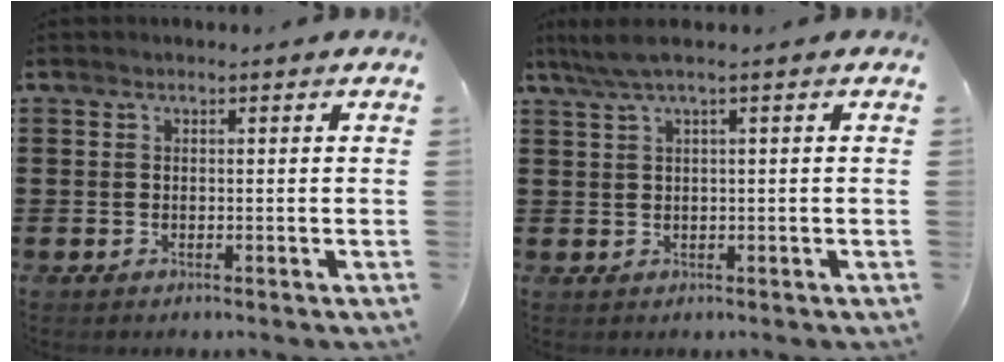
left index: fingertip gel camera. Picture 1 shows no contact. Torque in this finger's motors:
{"motor_torque": [0.29, -0.30, 0.08, 0.09]}